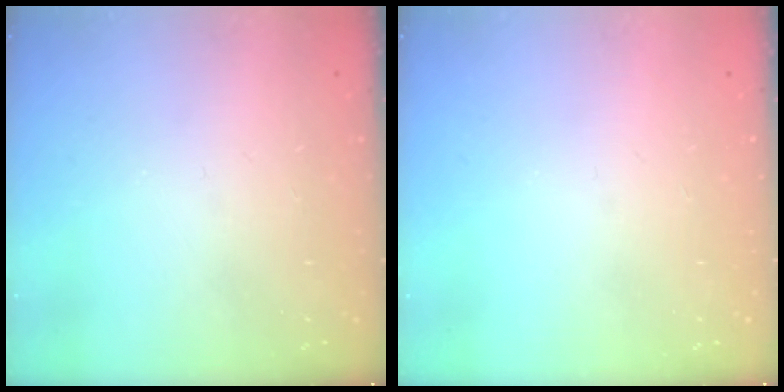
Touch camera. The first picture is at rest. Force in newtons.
{"total": 0.0}